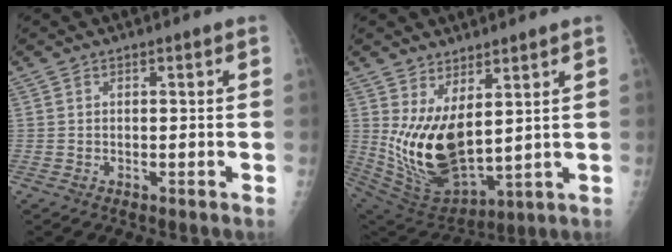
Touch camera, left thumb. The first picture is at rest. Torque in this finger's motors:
{"motor_torque": [0.62, 0.50, 1.57, -0.58, 0.55]}